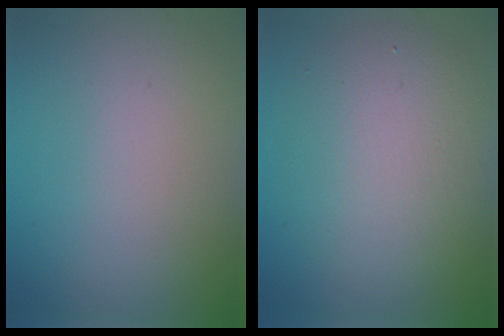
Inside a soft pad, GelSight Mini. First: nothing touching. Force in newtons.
{"total": 5.6, "press": 5.6, "slide": 0.5}